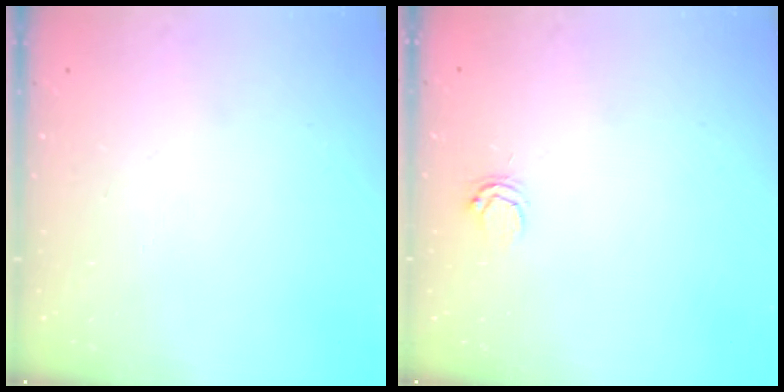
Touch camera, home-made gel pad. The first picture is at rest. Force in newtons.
{"total": 4.4, "press": 4.3, "slide": 0.4}